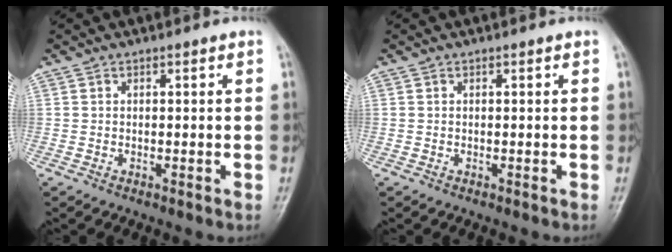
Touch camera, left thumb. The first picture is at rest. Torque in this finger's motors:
{"motor_torque": [0.00, 0.00, -0.06, 0.07, 0.00]}